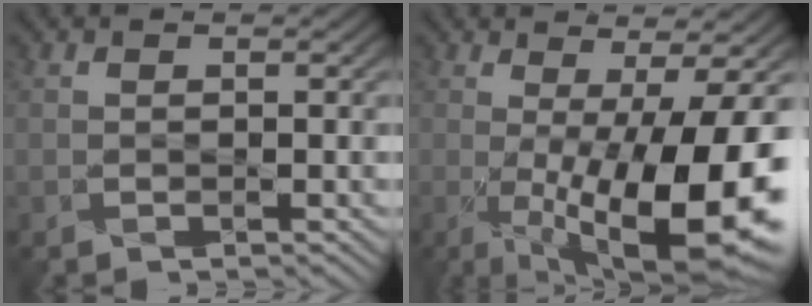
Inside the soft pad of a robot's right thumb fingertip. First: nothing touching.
{"total": 14.4, "force": [-2.3, 4.5, 13.5], "torque": [-0.215, -0.029, -0.019]}